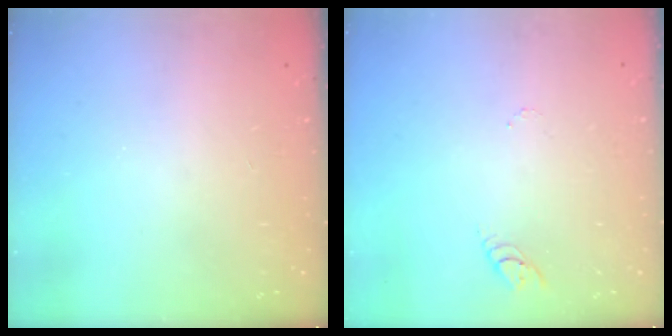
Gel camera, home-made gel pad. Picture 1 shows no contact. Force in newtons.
{"total": 2.8, "press": 2.8, "slide": 0.2}